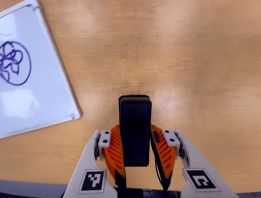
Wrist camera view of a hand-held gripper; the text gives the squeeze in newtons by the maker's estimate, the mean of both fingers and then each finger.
{"total": 4.6, "left": 3.1, "right": 6.1}